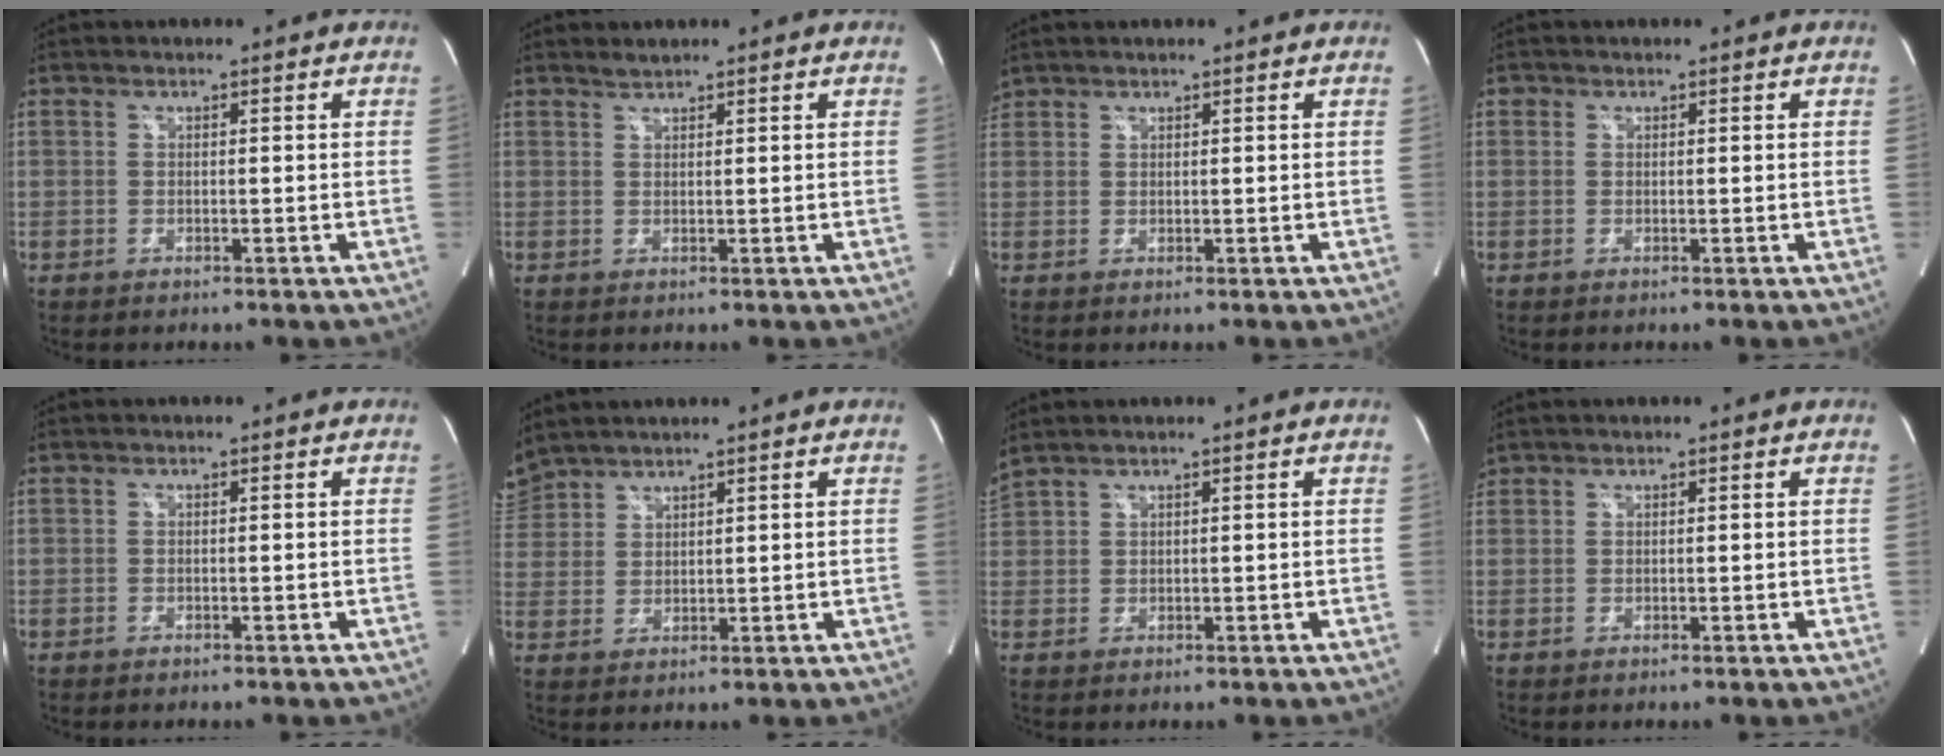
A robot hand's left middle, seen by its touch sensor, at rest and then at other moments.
{"total": 1.1, "force": [1.1, -0.1, 0.0], "torque": [-0.009, 0.000, 0.025]}
{"total": 1.6, "force": [1.5, 0.6, 0.0], "torque": [-0.006, 0.018, 0.033]}
{"total": 0.5, "force": [0.3, 0.4, 0.0], "torque": [0.003, 0.000, 0.004]}
{"total": 0.0}
{"total": 5.5, "force": [5.3, 1.5, 0.5], "torque": [-0.017, 0.024, 0.109]}
{"total": 3.0, "force": [2.7, -0.1, 1.4], "torque": [-0.045, 0.027, 0.063]}
{"total": 1.1, "force": [1.1, 0.4, 0.0], "torque": [-0.006, 0.015, 0.024]}